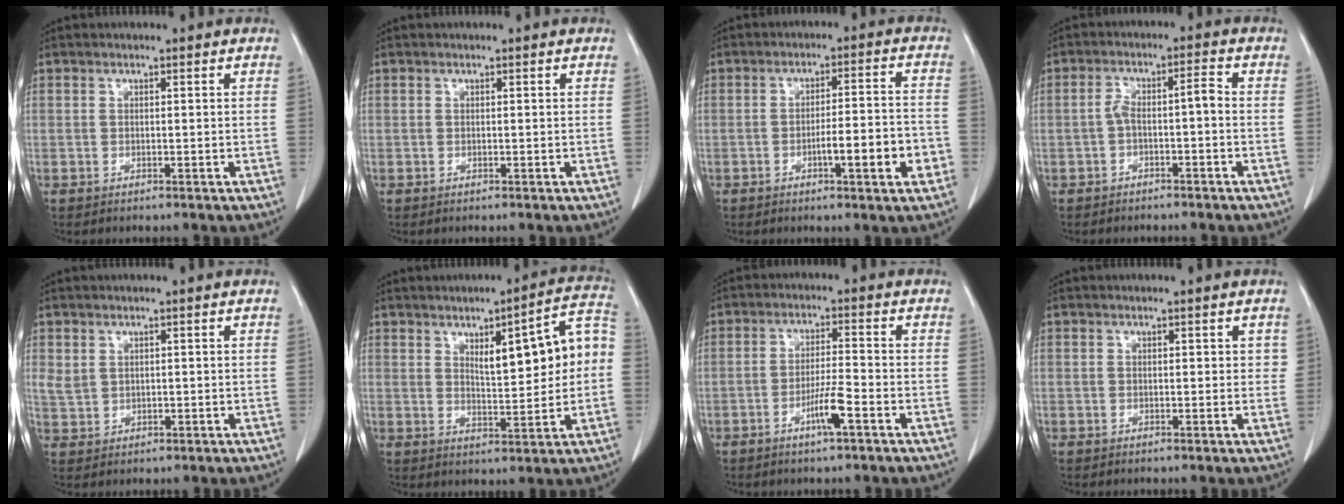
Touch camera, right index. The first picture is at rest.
{"total": 0.0}
{"total": 8.2, "force": [-3.1, 0.8, 7.6], "torque": [-0.110, 0.008, -0.042]}
{"total": 4.2, "force": [-1.1, 1.0, 3.9], "torque": [-0.076, 0.028, -0.016]}
{"total": 2.5, "force": [1.1, 2.0, 1.1], "torque": [-0.025, 0.002, 0.031]}
{"total": 11.5, "force": [1.8, 2.4, 11.1], "torque": [-0.151, 0.031, 0.030]}
{"total": 5.0, "force": [-2.5, 0.0, 4.3], "torque": [-0.081, -0.005, -0.047]}
{"total": 1.6, "force": [0.5, 1.1, 1.1], "torque": [-0.007, 0.006, 0.005]}